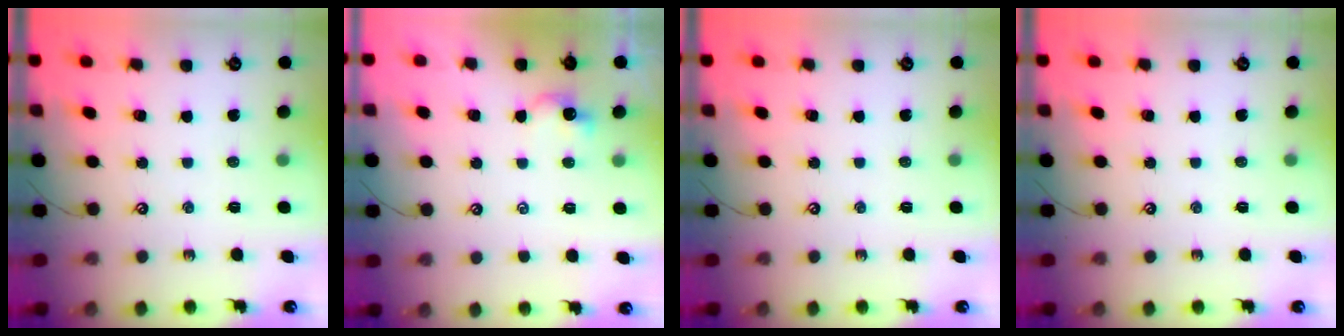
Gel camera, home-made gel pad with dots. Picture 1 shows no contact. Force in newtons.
{"total": 2.6, "press": 2.6, "slide": 0.0}
{"total": 0.0}
{"total": 0.0}